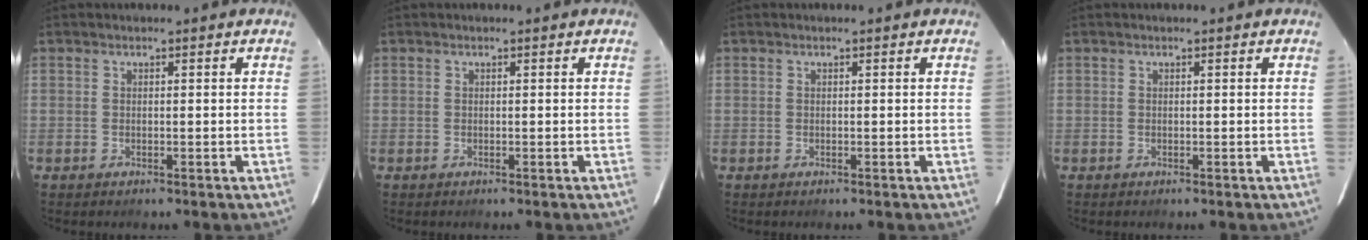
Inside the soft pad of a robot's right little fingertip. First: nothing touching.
{"total": 0.0}
{"total": 0.0}
{"total": 0.0}